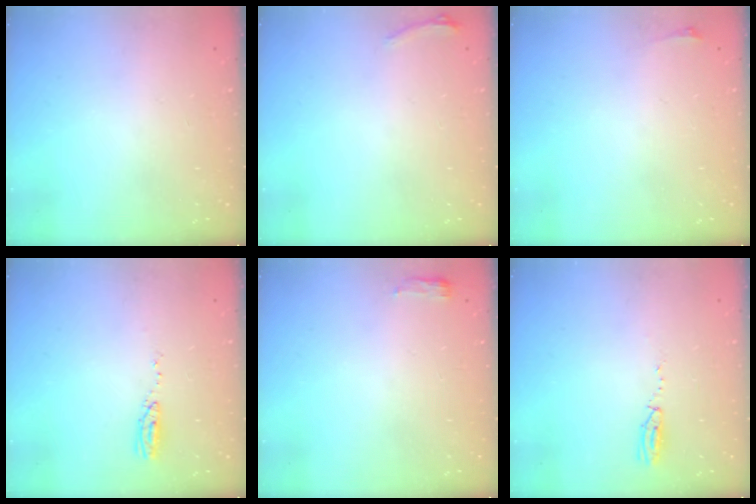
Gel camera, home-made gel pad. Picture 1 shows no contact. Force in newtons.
{"total": 5.0, "press": 4.7, "slide": 1.9}
{"total": 2.8, "press": 2.1, "slide": 1.9}
{"total": 14.7, "press": 6.3, "slide": 13.3}
{"total": 3.3, "press": 3.2, "slide": 1.0}
{"total": 3.5, "press": 2.8, "slide": 2.2}